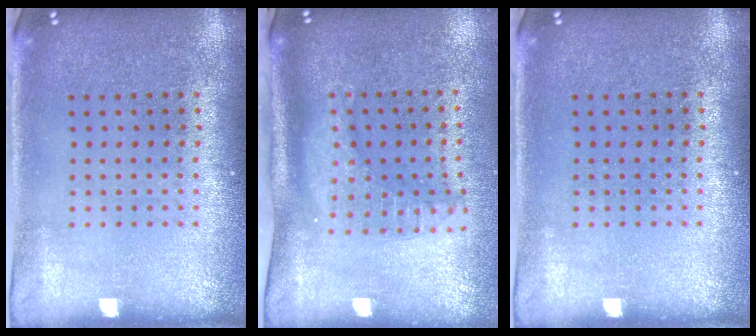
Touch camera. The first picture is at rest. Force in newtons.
{"total": 2.0, "press": 1.6, "slide": 1.3}
{"total": 0.0}